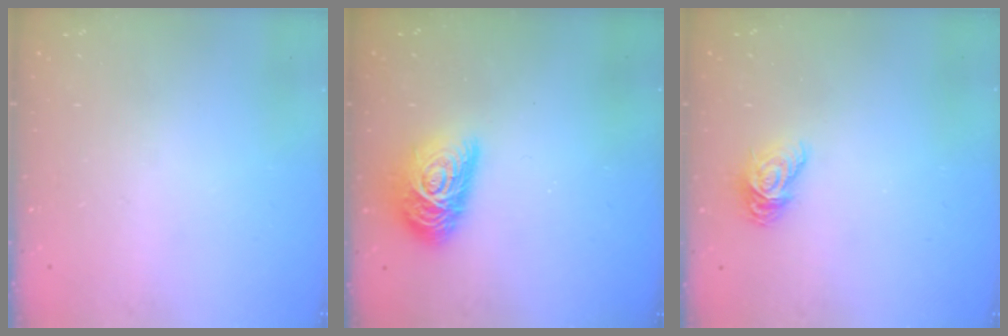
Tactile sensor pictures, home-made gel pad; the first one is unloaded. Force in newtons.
{"total": 14.9, "press": 14.9, "slide": 0.7}
{"total": 9.4, "press": 9.4, "slide": 0.3}